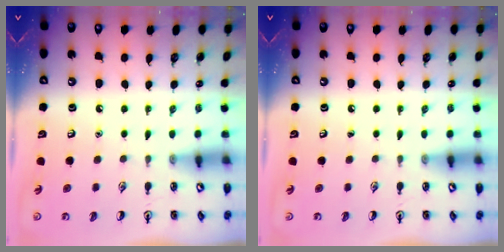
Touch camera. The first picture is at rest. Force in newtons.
{"total": 0.0}